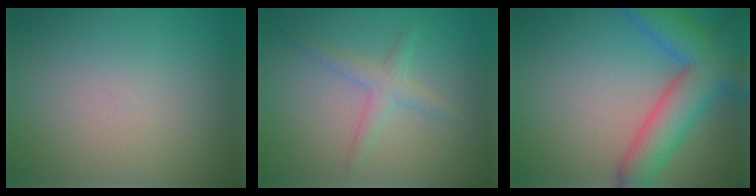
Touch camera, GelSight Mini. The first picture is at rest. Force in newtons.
{"total": 2.1, "press": 2.1, "slide": 0.1}
{"total": 8.6, "press": 8.6, "slide": 0.4}